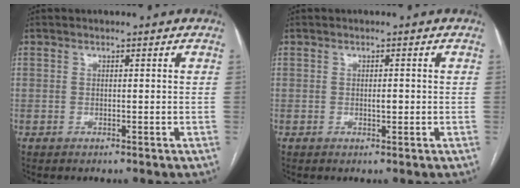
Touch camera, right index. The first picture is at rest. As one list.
[{"total": 0.9, "force": [0.0, 0.3, 0.9], "torque": [-0.013, 0.000, -0.001]}]